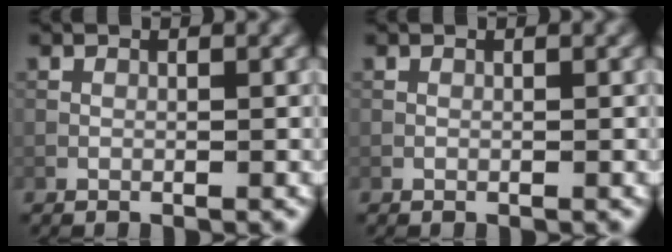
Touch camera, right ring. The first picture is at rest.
{"total": 0.0}